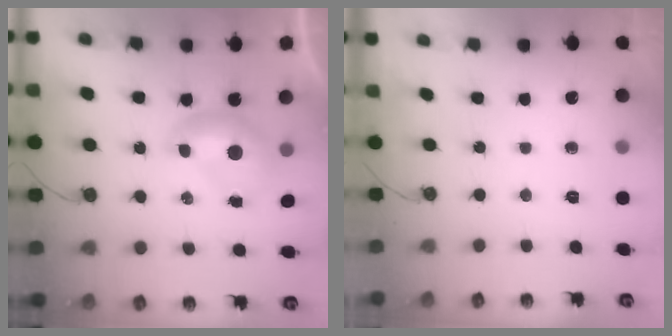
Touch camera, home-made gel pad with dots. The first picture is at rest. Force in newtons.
{"total": 0.0}